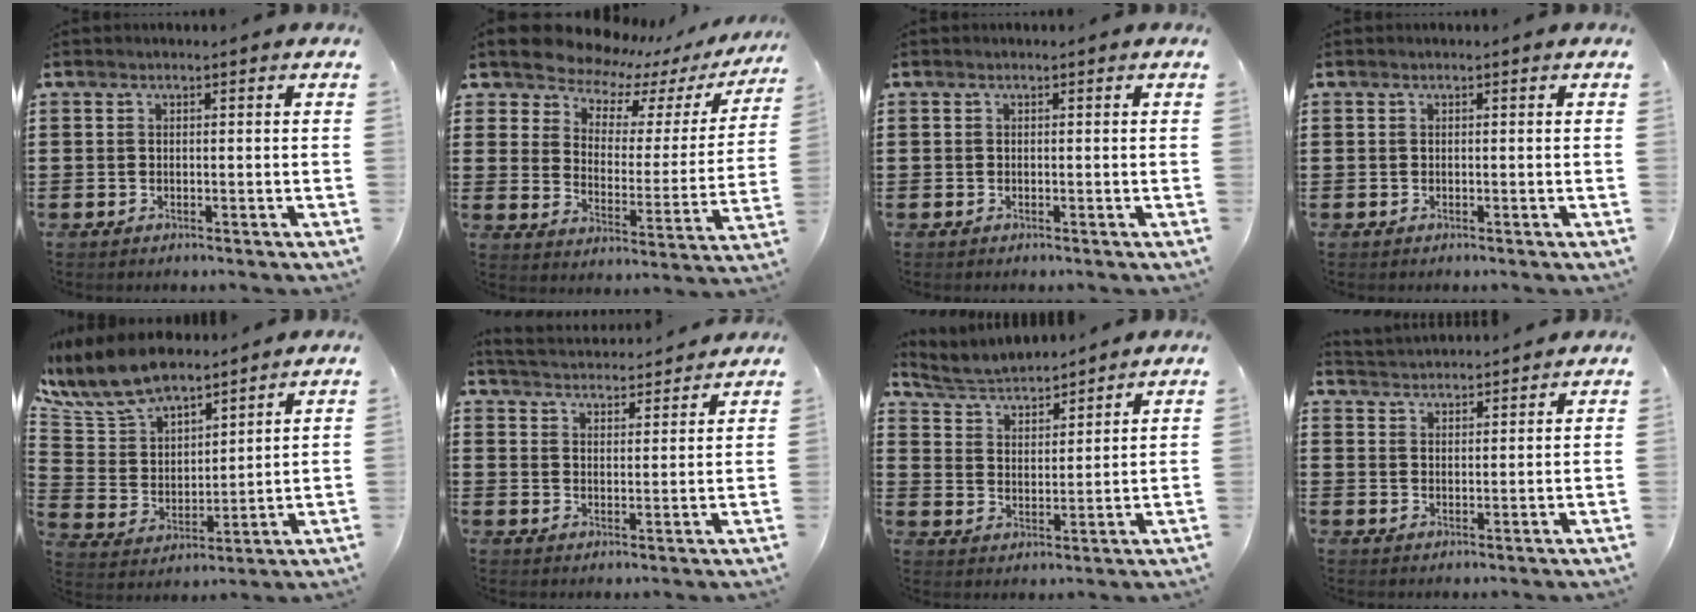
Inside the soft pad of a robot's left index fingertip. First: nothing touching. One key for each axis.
{"total": 7.2, "fx": 7.0, "fy": 1.7, "fz": 0.6, "tx": -0.049, "ty": -0.059, "tz": 0.120}
{"total": 0.0}
{"total": 0.0}
{"total": 9.2, "fx": 8.3, "fy": 3.3, "fz": 2.3, "tx": -0.089, "ty": -0.043, "tz": 0.154}
{"total": 3.7, "fx": 3.7, "fy": -0.1, "fz": 0.0, "tx": -0.017, "ty": -0.024, "tz": 0.062}
{"total": 4.5, "fx": 4.4, "fy": 0.7, "fz": 0.8, "tx": -0.038, "ty": -0.027, "tz": 0.073}
{"total": 3.0, "fx": 2.9, "fy": 0.0, "fz": -0.5, "tx": -0.001, "ty": -0.011, "tz": 0.053}